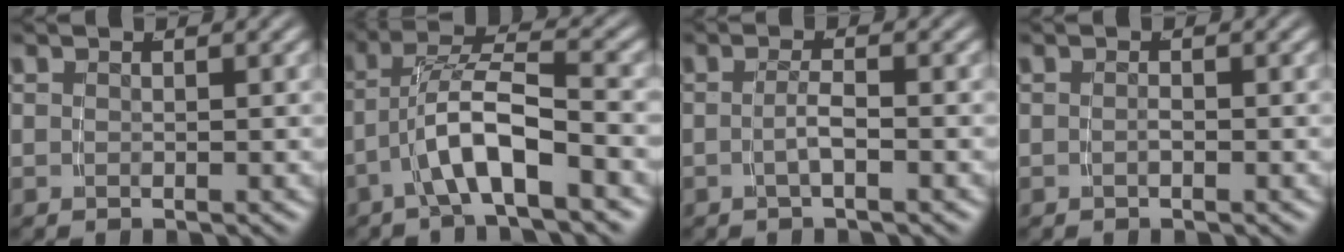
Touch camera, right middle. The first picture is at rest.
{"total": 4.6, "force": [-1.1, 1.6, 4.1], "torque": [-0.081, 0.002, -0.017]}
{"total": 1.7, "force": [-1.0, -0.4, 1.3], "torque": [-0.025, -0.002, -0.016]}
{"total": 0.7, "force": [-0.5, 0.2, 0.4], "torque": [-0.010, 0.000, -0.010]}